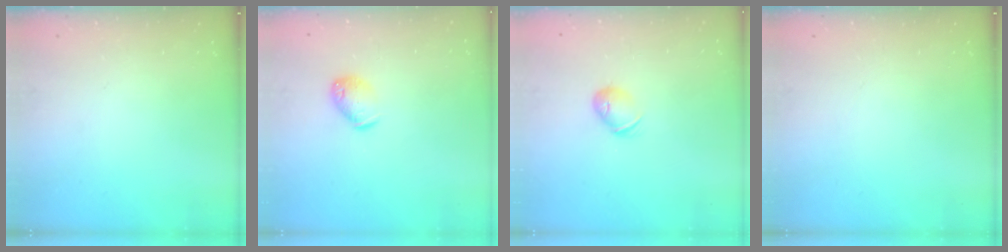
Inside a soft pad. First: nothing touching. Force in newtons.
{"total": 8.0, "press": 7.9, "slide": 1.4}
{"total": 7.4, "press": 7.3, "slide": 1.0}
{"total": 0.0}